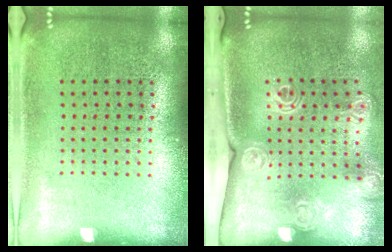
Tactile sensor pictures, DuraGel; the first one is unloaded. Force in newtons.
{"total": 2.0, "press": 1.5, "slide": 1.3}